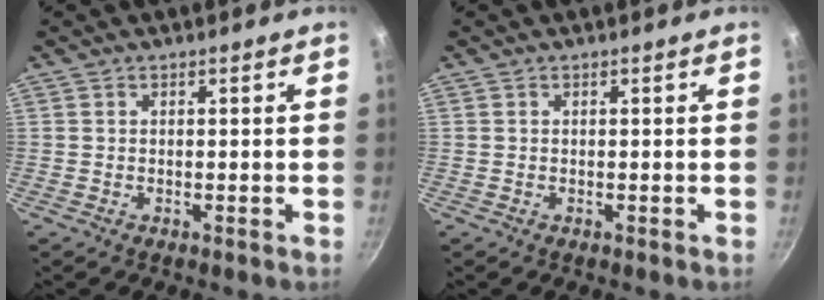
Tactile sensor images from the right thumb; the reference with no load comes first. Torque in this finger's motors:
{"motor_torque": [-0.03, -0.01, 0.00, 0.00, 0.00]}